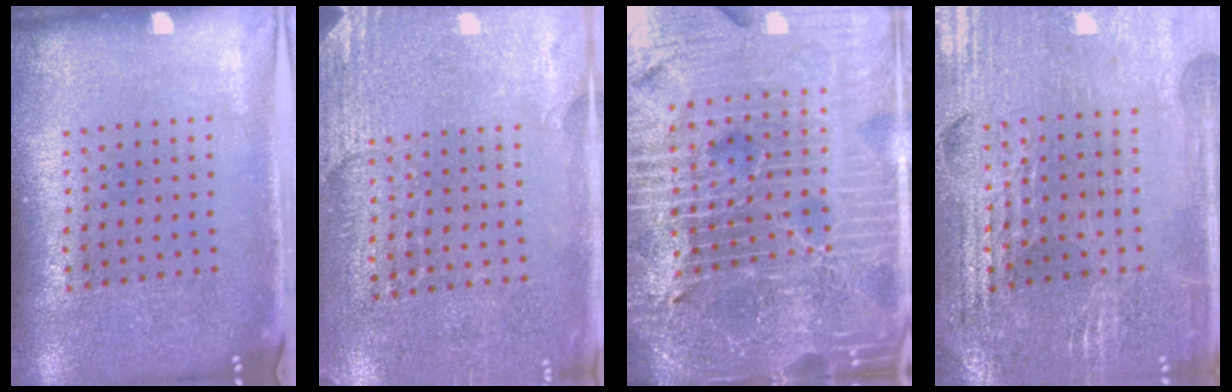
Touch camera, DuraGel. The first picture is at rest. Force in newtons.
{"total": 2.6, "press": 2.3, "slide": 1.2}
{"total": 7.3, "press": 6.3, "slide": 3.7}
{"total": 2.8, "press": 2.8, "slide": 0.4}